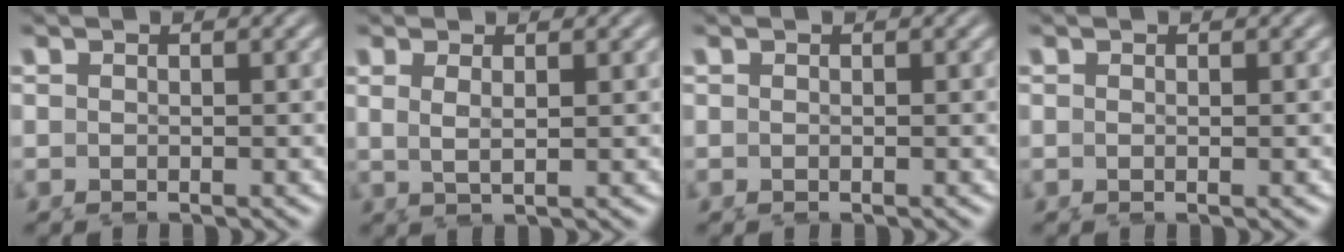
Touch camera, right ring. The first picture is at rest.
{"total": 1.7, "force": [1.2, -0.7, 1.1], "torque": [-0.020, -0.005, 0.027]}
{"total": 0.0}
{"total": 0.5, "force": [0.0, -0.3, 0.4], "torque": [-0.009, -0.003, 0.003]}